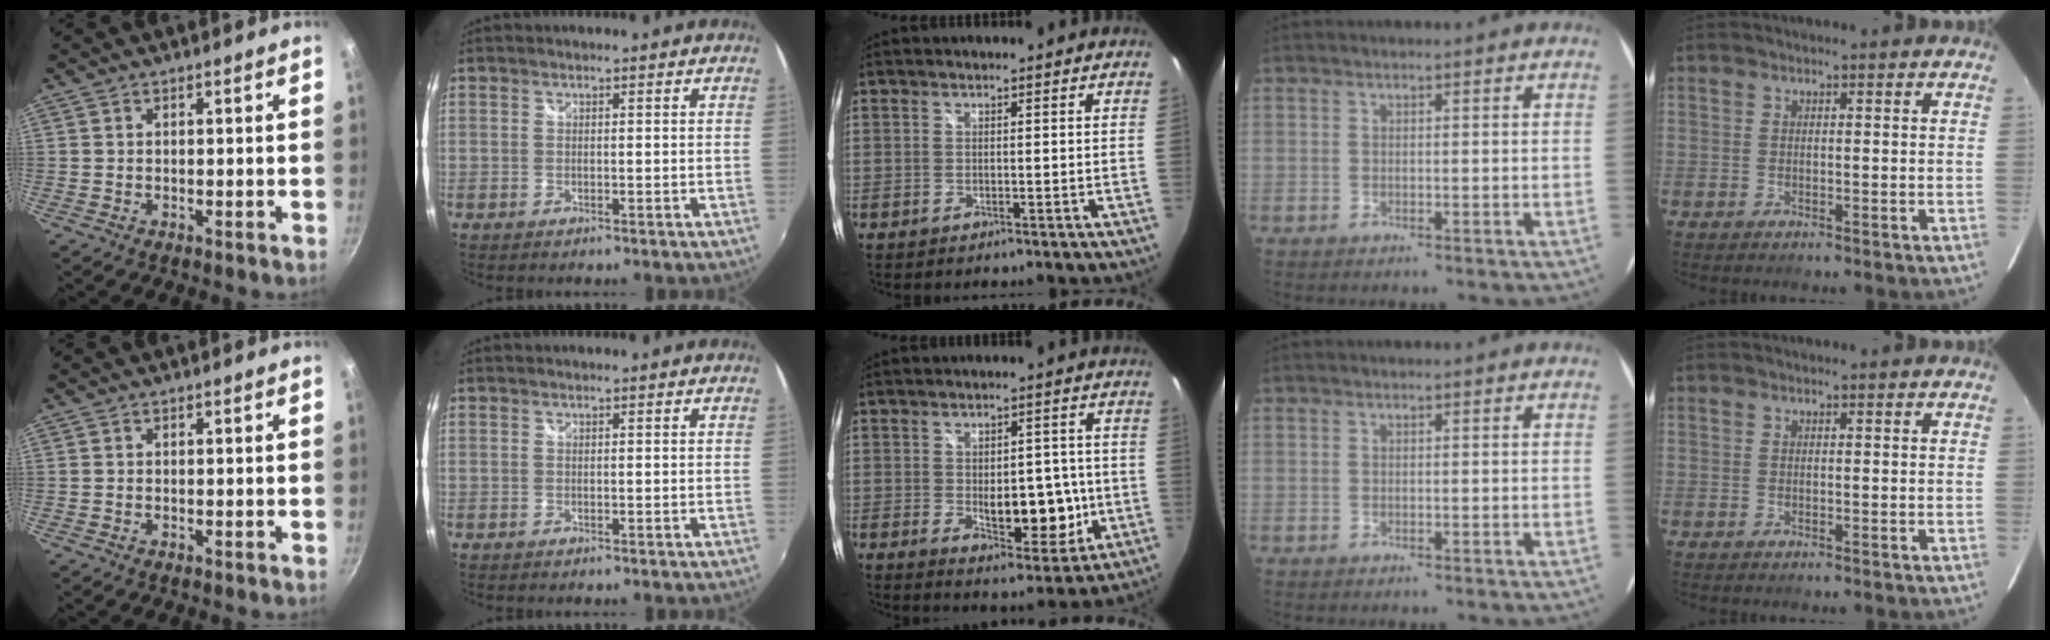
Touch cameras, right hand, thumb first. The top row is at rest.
{"middle": {"total": 10.0, "force": [-1.5, 5.5, 8.2], "torque": [-0.128, -0.012, -0.007]}}